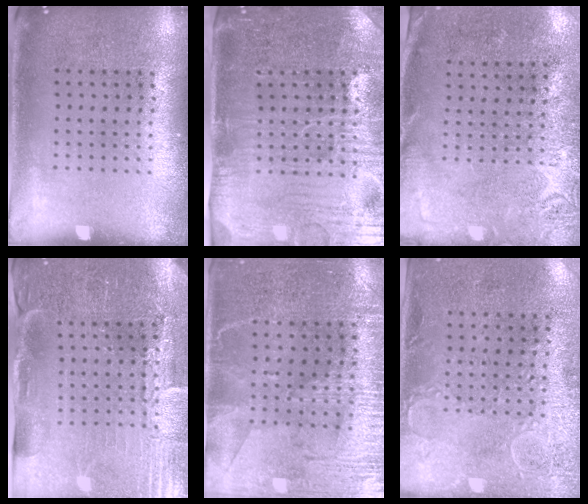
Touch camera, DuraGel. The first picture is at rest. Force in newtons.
{"total": 5.0, "press": 4.5, "slide": 2.2}
{"total": 2.7, "press": 2.3, "slide": 1.5}
{"total": 3.7, "press": 3.6, "slide": 0.4}
{"total": 3.4, "press": 3.0, "slide": 1.4}
{"total": 2.9, "press": 2.3, "slide": 1.7}